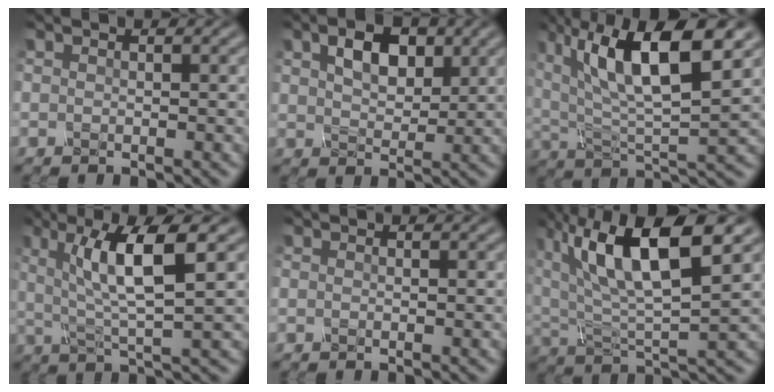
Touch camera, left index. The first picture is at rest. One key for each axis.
{"total": 4.5, "fx": 1.5, "fy": 2.7, "fz": 3.3, "tx": -0.064, "ty": 0.003, "tz": 0.022}
{"total": 11.0, "fx": 4.7, "fy": 3.6, "fz": 9.3, "tx": -0.166, "ty": 0.004, "tz": 0.079}
{"total": 7.1, "fx": 1.9, "fy": 1.4, "fz": 6.7, "tx": -0.115, "ty": 0.002, "tz": 0.031}
{"total": 0.0}
{"total": 10.7, "fx": 4.4, "fy": 3.8, "fz": 9.0, "tx": -0.169, "ty": 0.008, "tz": 0.074}